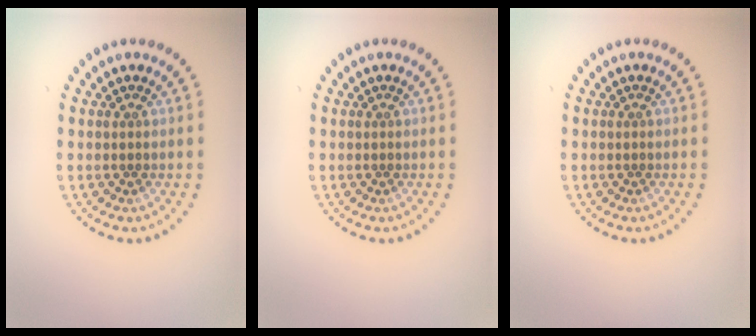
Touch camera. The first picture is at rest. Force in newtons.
{"total": 0.0}
{"total": 0.0}